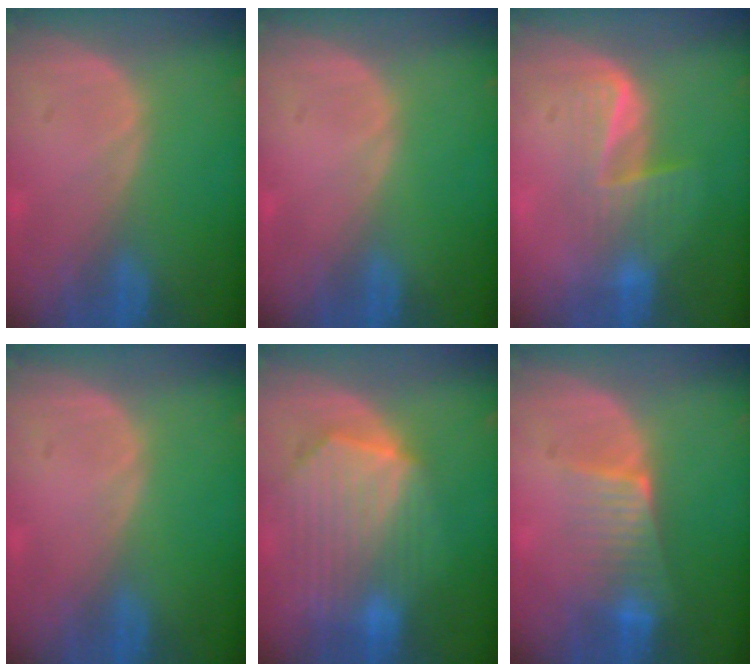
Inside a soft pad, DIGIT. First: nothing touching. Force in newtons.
{"total": 0.0}
{"total": 5.8, "press": 5.5, "slide": 2.0}
{"total": 0.0}
{"total": 10.3, "press": 8.9, "slide": 5.3}
{"total": 6.5, "press": 5.6, "slide": 3.3}